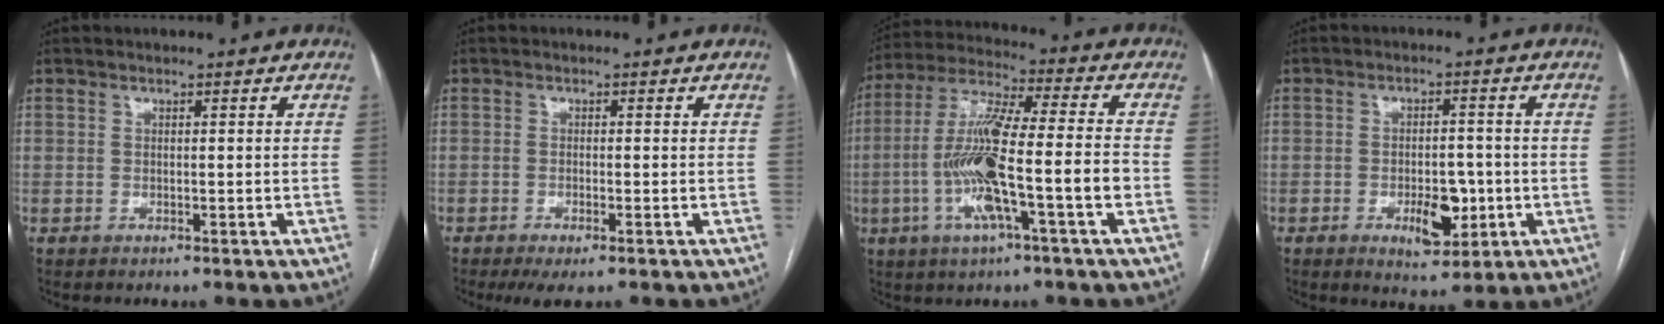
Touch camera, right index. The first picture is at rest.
{"total": 3.5, "force": [-2.2, 0.8, 2.7], "torque": [-0.045, -0.007, -0.032]}
{"total": 15.2, "force": [-4.1, 0.9, 14.6], "torque": [-0.283, 0.004, -0.077]}
{"total": 6.8, "force": [-2.1, 3.2, 5.6], "torque": [-0.081, 0.002, -0.023]}